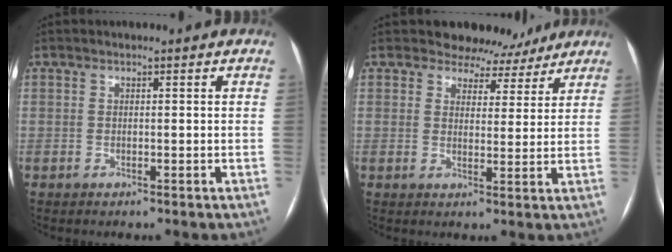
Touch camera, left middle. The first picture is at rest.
{"total": 7.2, "force": [6.2, 3.7, 0.0], "torque": [0.018, -0.001, 0.069]}